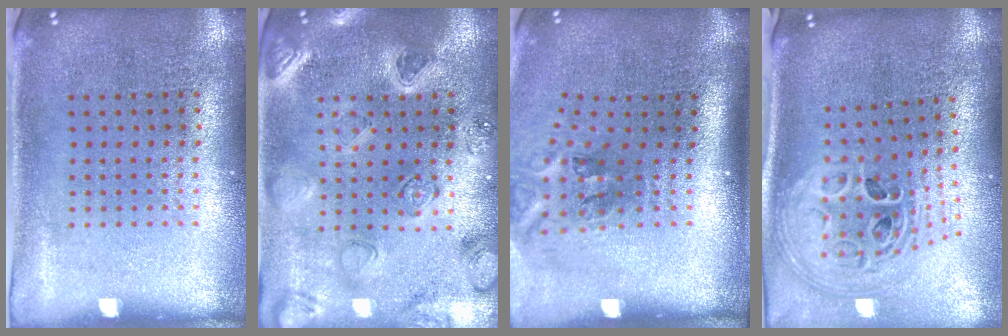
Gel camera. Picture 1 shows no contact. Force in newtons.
{"total": 2.2, "press": 2.2, "slide": 0.2}
{"total": 2.2, "press": 1.3, "slide": 1.8}
{"total": 2.9, "press": 2.0, "slide": 2.1}